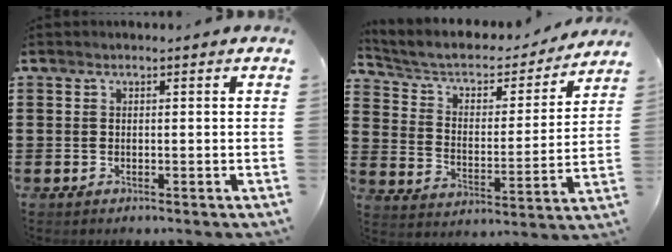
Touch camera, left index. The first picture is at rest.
{"total": 5.0, "force": [3.9, 2.4, 2.0], "torque": [-0.063, -0.025, 0.058]}